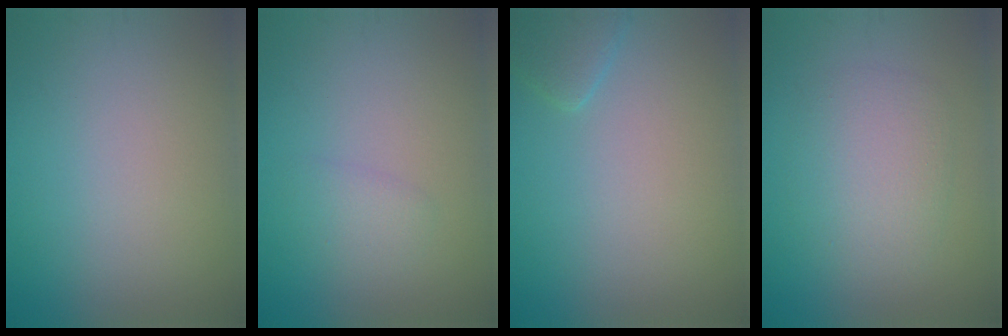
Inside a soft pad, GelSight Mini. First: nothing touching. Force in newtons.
{"total": 1.3, "press": 1.3, "slide": 0.1}
{"total": 1.7, "press": 1.7, "slide": 0.1}
{"total": 3.6, "press": 3.6, "slide": 0.2}